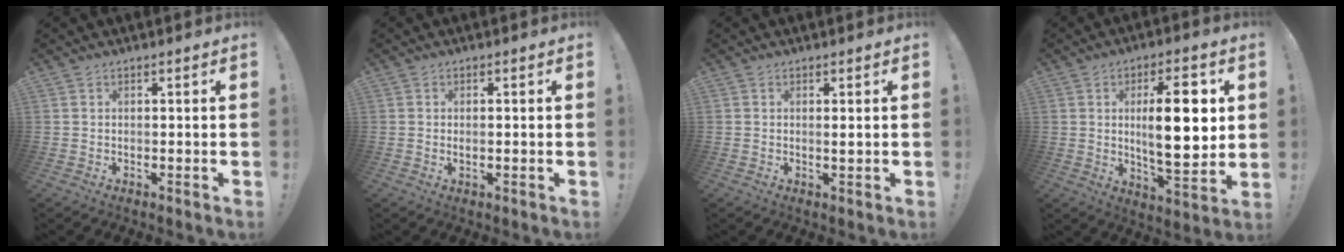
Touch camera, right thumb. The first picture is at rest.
{"total": 1.0, "force": [0.0, 0.2, 1.0], "torque": [-0.018, 0.001, 0.000]}
{"total": 0.9, "force": [0.1, -0.2, 0.9], "torque": [-0.003, -0.008, -0.002]}
{"total": 17.1, "force": [3.0, 5.7, 15.9], "torque": [-0.235, -0.010, 0.035]}